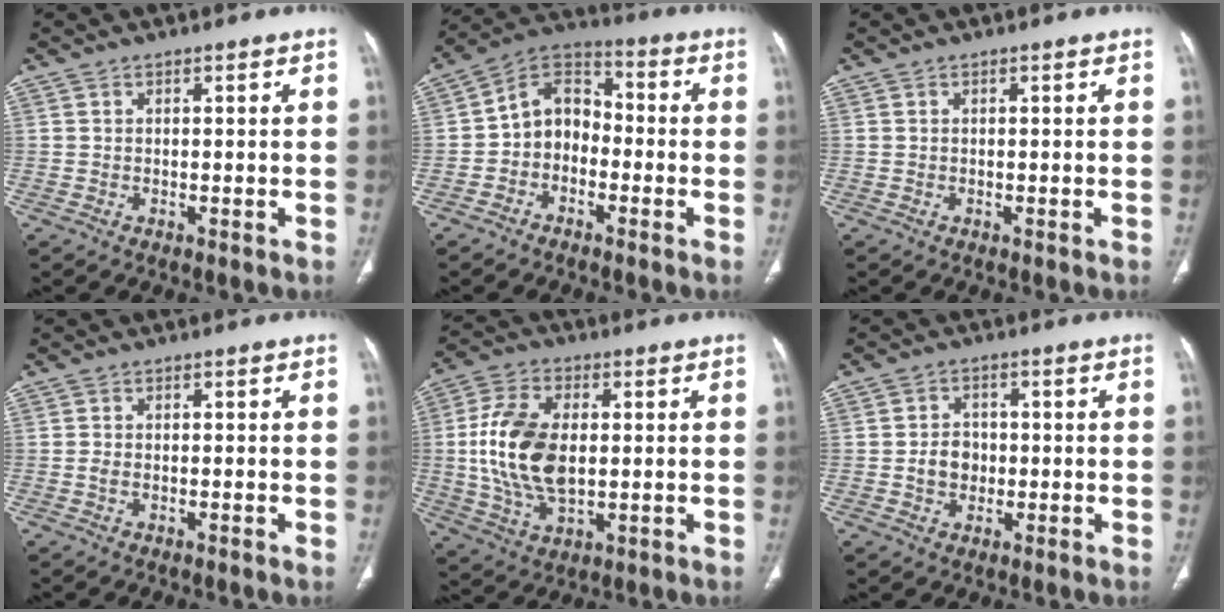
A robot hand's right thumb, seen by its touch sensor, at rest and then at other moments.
{"total": 9.1, "force": [-2.0, 7.1, 5.2], "torque": [-0.056, 0.040, -0.056]}
{"total": 0.0}
{"total": 0.9, "force": [-0.2, 0.6, 0.7], "torque": [-0.016, 0.000, -0.004]}
{"total": 15.2, "force": [0.5, 8.9, 12.3], "torque": [-0.241, 0.000, 0.013]}
{"total": 4.5, "force": [-0.5, 3.9, 2.1], "torque": [-0.017, 0.012, -0.011]}